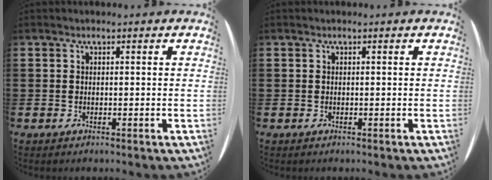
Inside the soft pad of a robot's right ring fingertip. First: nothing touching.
{"total": 0.0}